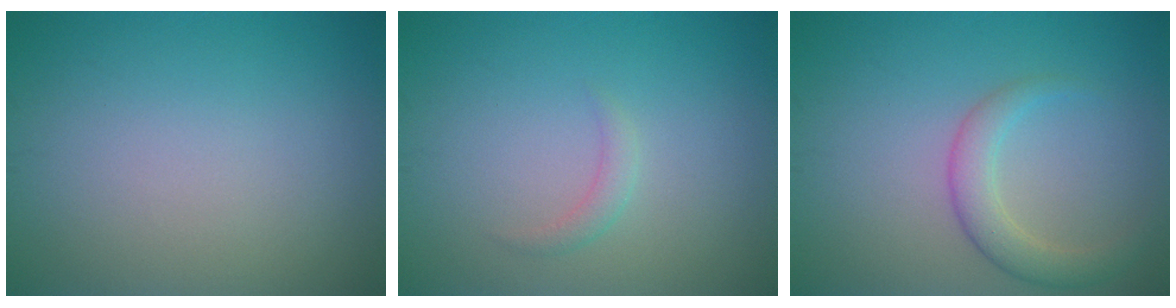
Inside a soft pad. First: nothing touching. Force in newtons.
{"total": 1.1, "press": 1.1, "slide": 0.1}
{"total": 2.9, "press": 2.9, "slide": 0.2}